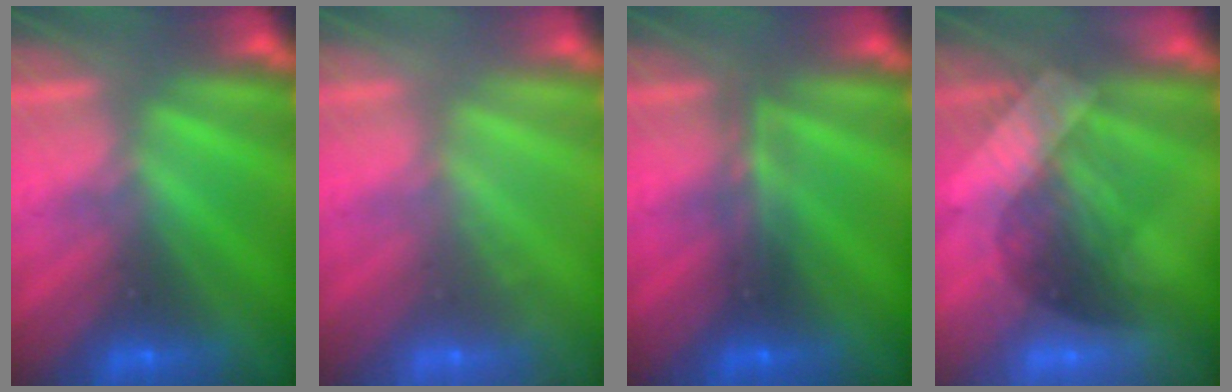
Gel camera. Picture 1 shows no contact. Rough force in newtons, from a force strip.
{"total": 1.8}
{"total": 2.3}
{"total": 2.9}